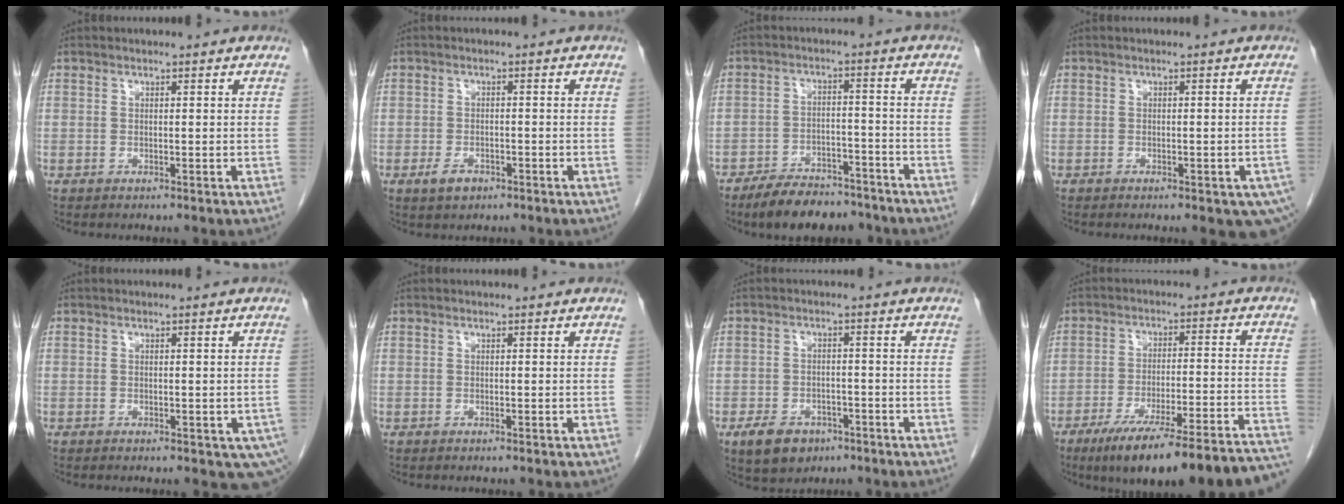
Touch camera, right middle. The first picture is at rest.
{"total": 2.7, "force": [-1.5, 1.5, 1.6], "torque": [-0.032, 0.000, -0.020]}
{"total": 10.2, "force": [-8.7, 3.7, 4.0], "torque": [-0.056, 0.001, -0.138]}
{"total": 7.8, "force": [-5.0, 2.6, 5.4], "torque": [-0.057, -0.007, -0.062]}
{"total": 5.6, "force": [-3.1, 2.5, 4.0], "torque": [-0.033, -0.006, -0.043]}
{"total": 0.7, "force": [-0.6, 0.1, 0.3], "torque": [-0.008, -0.002, -0.008]}
{"total": 6.5, "force": [-3.9, 4.2, 3.0], "torque": [-0.055, 0.000, -0.056]}
{"total": 23.6, "force": [-19.7, 1.3, 12.9], "torque": [-0.115, -0.005, -0.275]}